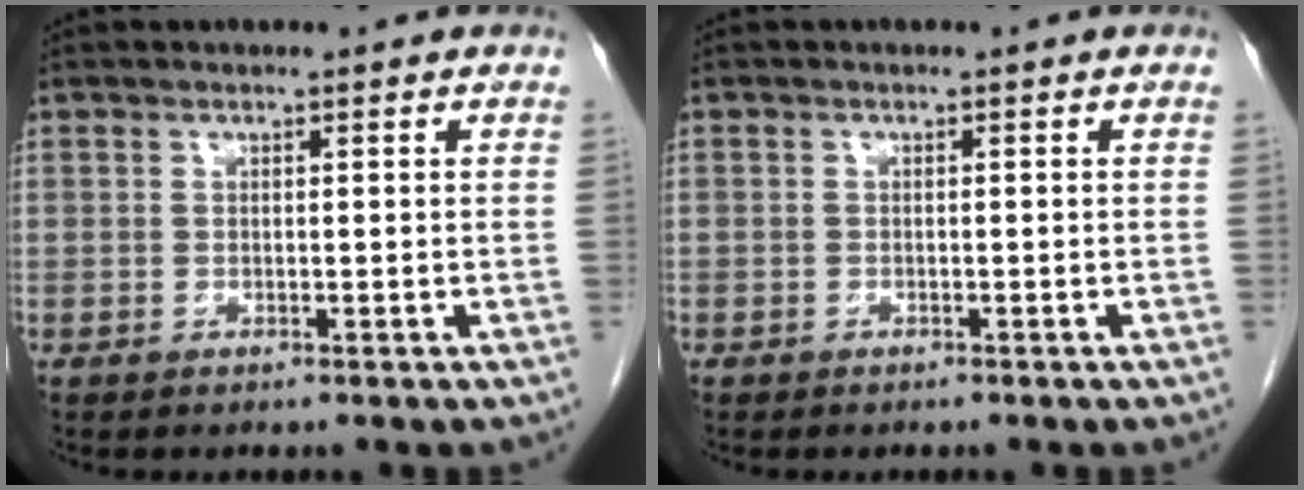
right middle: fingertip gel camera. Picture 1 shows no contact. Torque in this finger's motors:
{"motor_torque": [2.14, 0.00, 1.05, -0.01]}